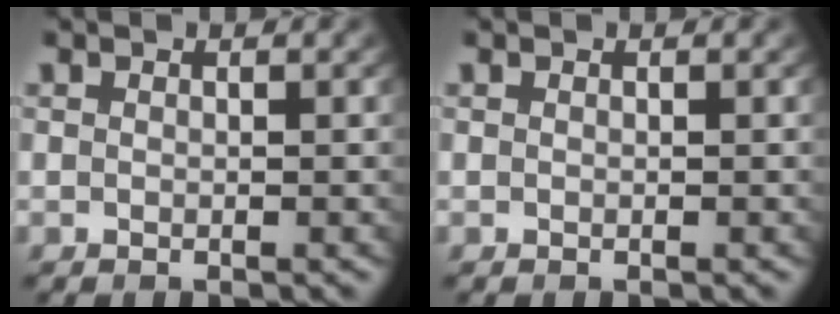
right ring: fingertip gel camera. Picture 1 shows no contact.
{"total": 0.0}